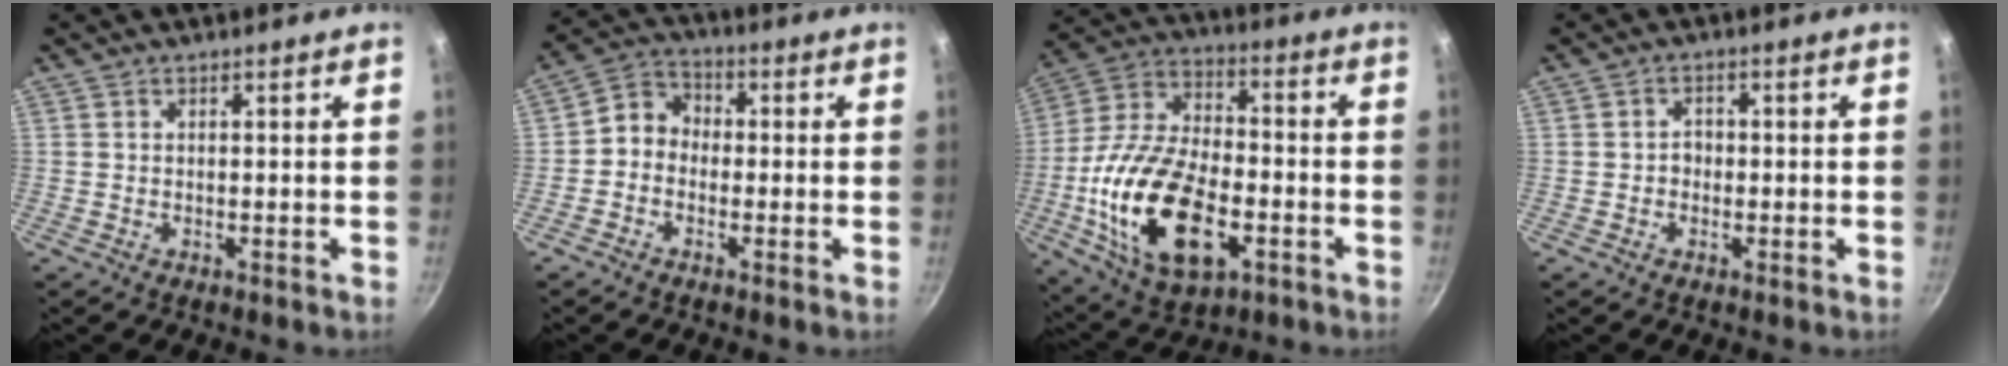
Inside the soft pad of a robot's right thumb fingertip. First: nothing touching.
{"total": 5.7, "force": [-1.2, 4.8, 2.8], "torque": [-0.025, 0.025, -0.041]}
{"total": 23.4, "force": [-6.2, 13.0, 18.5], "torque": [-0.346, 0.024, -0.109]}
{"total": 1.7, "force": [-0.4, 1.5, 0.8], "torque": [-0.006, 0.008, -0.009]}